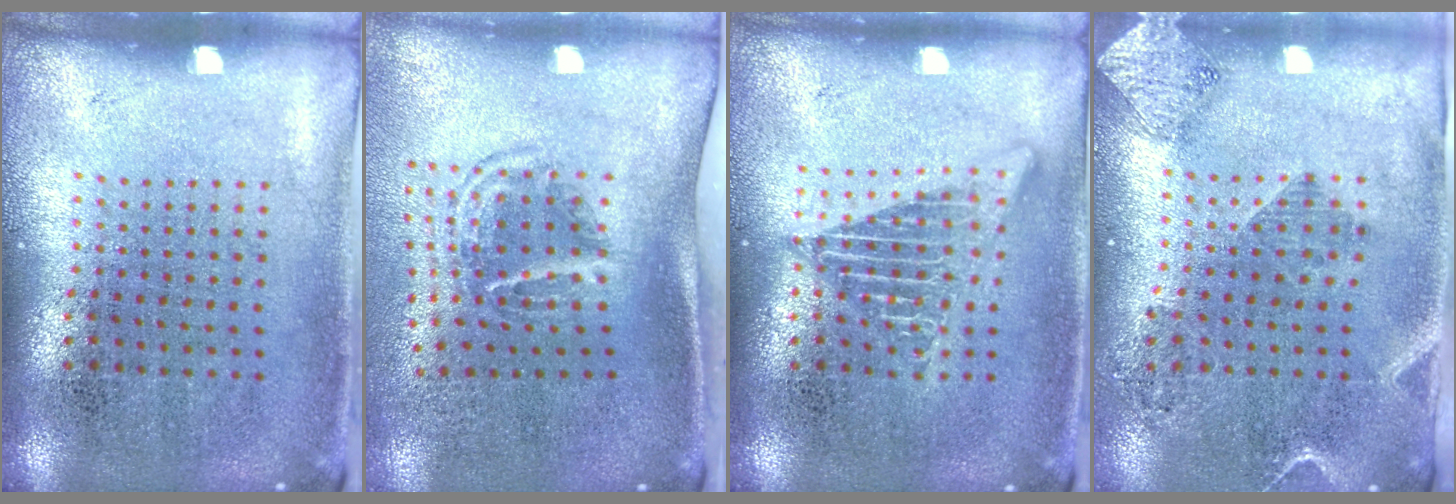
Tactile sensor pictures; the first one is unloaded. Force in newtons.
{"total": 1.8, "press": 1.1, "slide": 1.5}
{"total": 2.8, "press": 2.8, "slide": 0.3}
{"total": 1.9, "press": 1.7, "slide": 1.0}